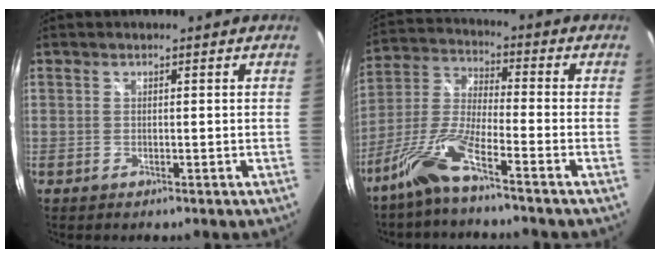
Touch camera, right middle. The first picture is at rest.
{"total": 9.3, "force": [-6.4, 0.6, 6.7], "torque": [-0.152, 0.000, -0.130]}